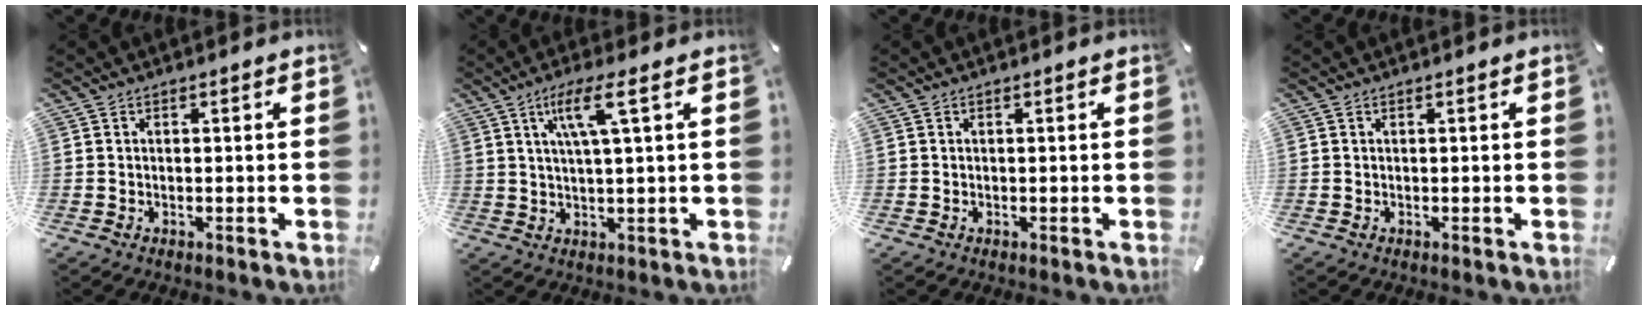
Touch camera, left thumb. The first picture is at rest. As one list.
[{"total": 7.7, "force": [2.8, 0.7, 7.1], "torque": [-0.145, 0.003, 0.043]}, {"total": 0.0}, {"total": 0.0}]